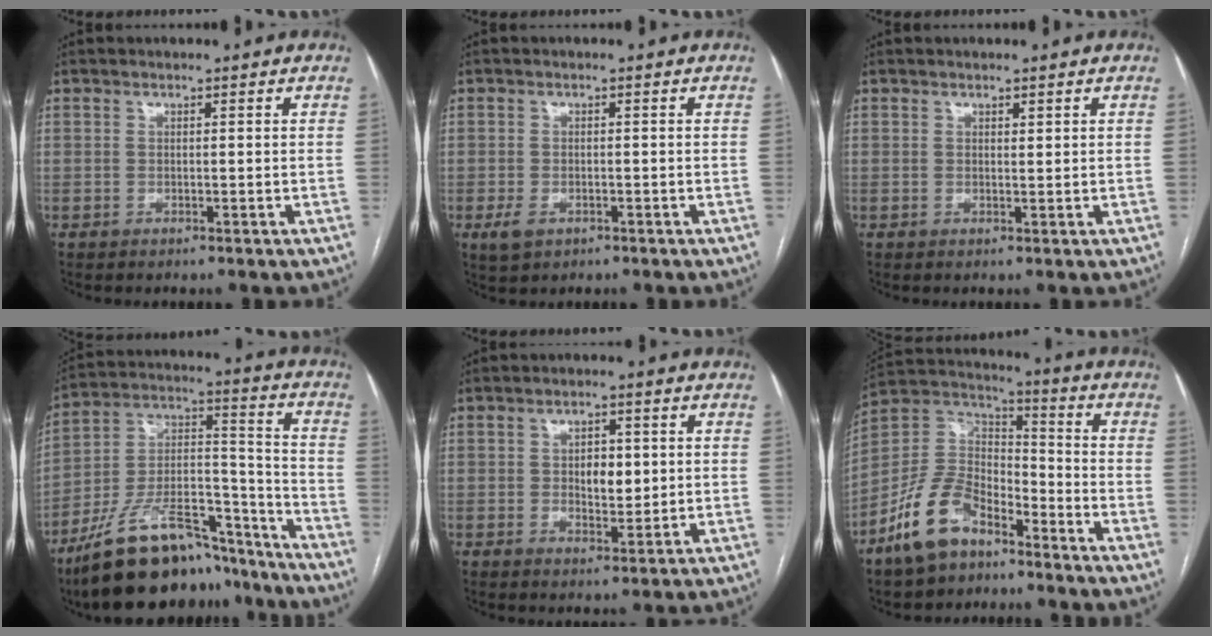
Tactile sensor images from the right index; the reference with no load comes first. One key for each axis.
{"total": 2.9, "fx": -1.4, "fy": 1.8, "fz": 1.7, "tx": -0.037, "ty": -0.002, "tz": -0.015}
{"total": 0.6, "fx": 0.4, "fy": 0.2, "fz": 0.4, "tx": -0.006, "ty": -0.004, "tz": 0.006}
{"total": 22.4, "fx": -18.0, "fy": 7.3, "fz": 11.1, "tx": -0.187, "ty": 0.036, "tz": -0.307}
{"total": 5.0, "fx": 0.4, "fy": 2.7, "fz": 4.2, "tx": -0.060, "ty": 0.003, "tz": 0.013}
{"total": 13.1, "fx": -8.7, "fy": 6.6, "fz": 7.2, "tx": -0.159, "ty": 0.022, "tz": -0.171}